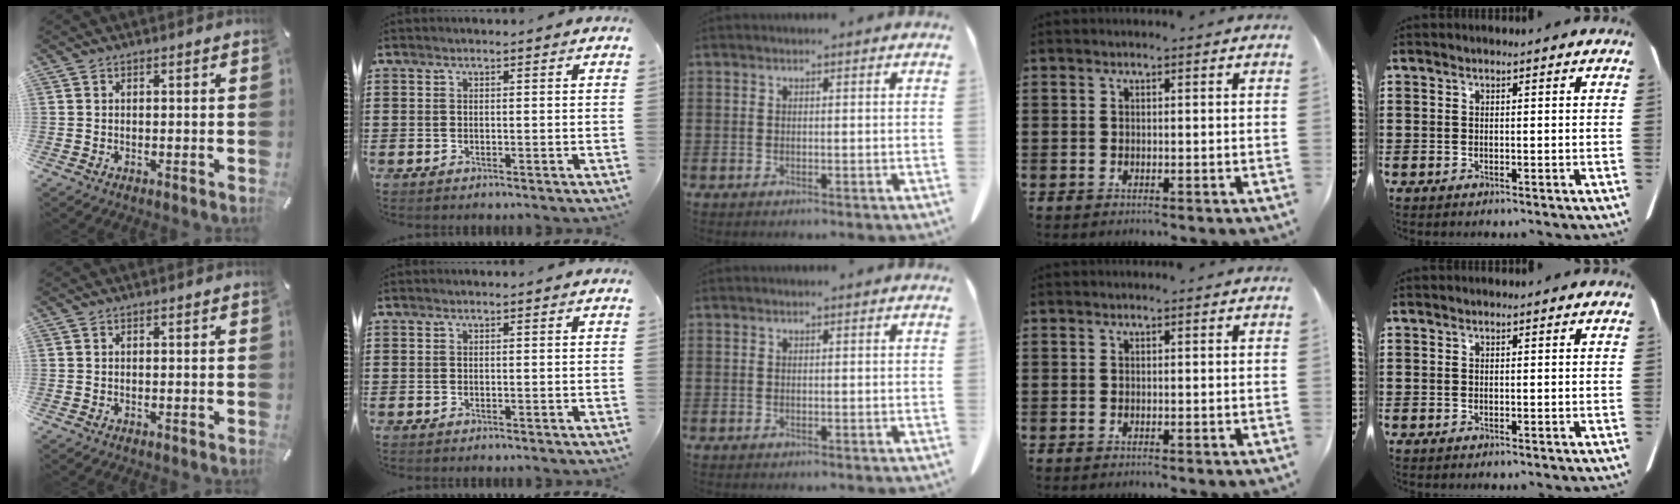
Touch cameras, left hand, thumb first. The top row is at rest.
{}